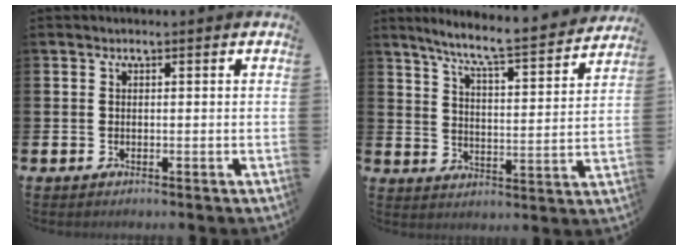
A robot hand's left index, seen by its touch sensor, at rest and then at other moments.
{"total": 7.6, "force": [6.9, 0.1, 3.1], "torque": [-0.080, -0.053, 0.113]}